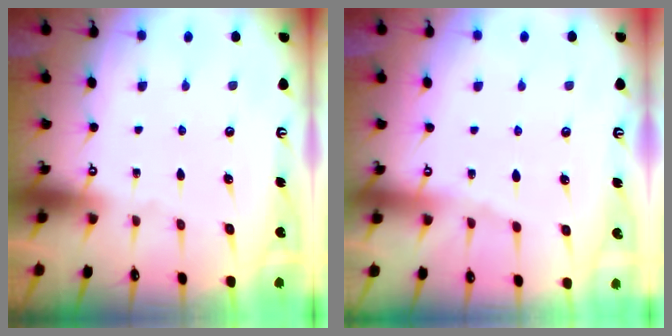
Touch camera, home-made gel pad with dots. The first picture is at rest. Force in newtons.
{"total": 4.4, "press": 4.3, "slide": 0.8}